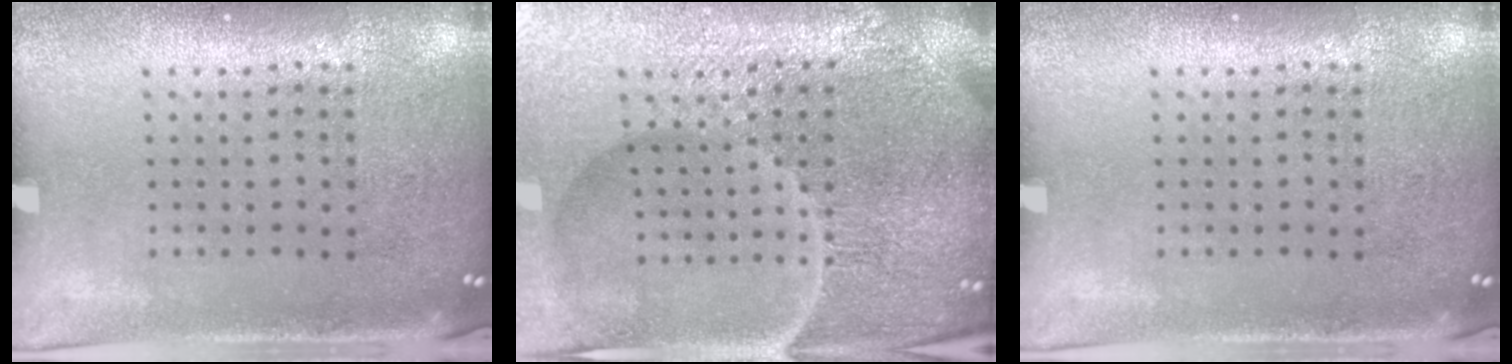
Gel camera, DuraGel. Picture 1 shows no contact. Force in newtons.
{"total": 6.4, "press": 5.7, "slide": 2.9}
{"total": 0.0}